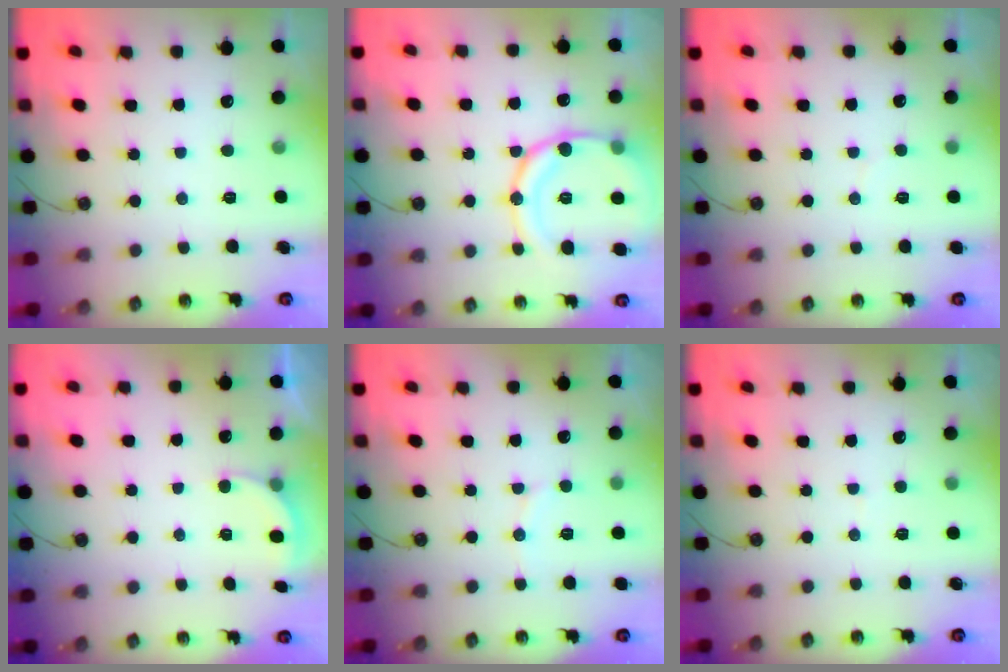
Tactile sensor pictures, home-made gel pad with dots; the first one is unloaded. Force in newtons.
{"total": 16.6, "press": 16.5, "slide": 1.9}
{"total": 2.9, "press": 2.9, "slide": 0.3}
{"total": 2.8, "press": 2.6, "slide": 1.0}
{"total": 6.2, "press": 6.0, "slide": 1.6}
{"total": 3.1, "press": 3.0, "slide": 0.3}